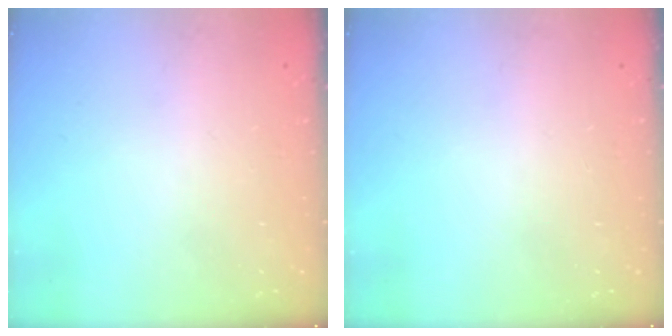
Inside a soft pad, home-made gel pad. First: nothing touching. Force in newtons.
{"total": 0.0}